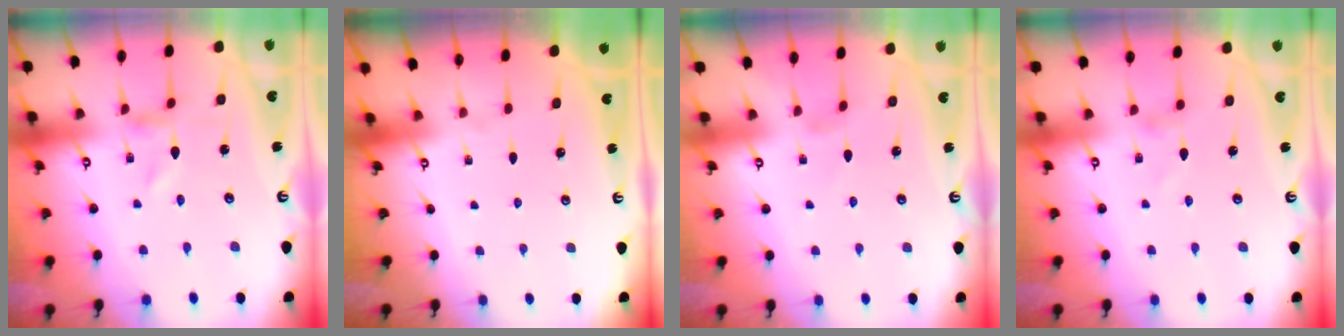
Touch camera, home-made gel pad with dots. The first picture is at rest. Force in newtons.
{"total": 0.0}
{"total": 0.0}
{"total": 0.0}